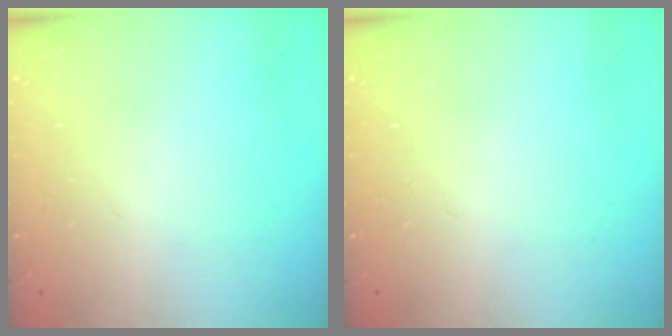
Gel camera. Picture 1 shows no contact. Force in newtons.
{"total": 0.0}